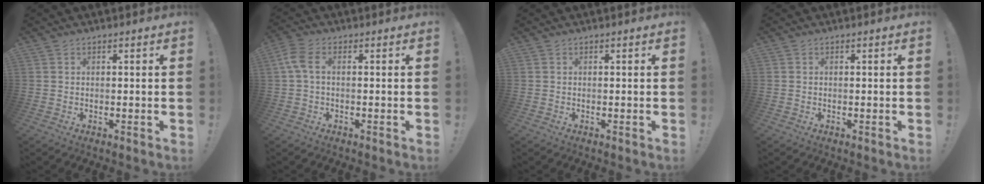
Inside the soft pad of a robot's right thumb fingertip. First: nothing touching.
{"total": 4.9, "force": [0.5, 2.3, 4.3], "torque": [-0.097, 0.003, 0.011]}
{"total": 0.0}
{"total": 0.0}